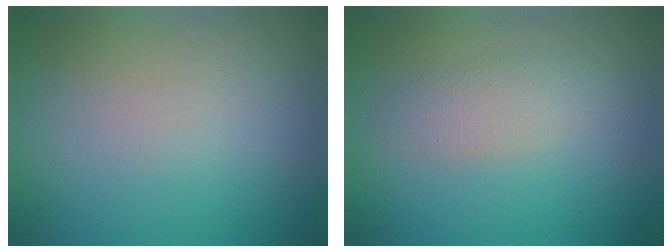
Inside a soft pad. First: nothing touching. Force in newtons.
{"total": 2.0, "press": 2.0, "slide": 0.1}